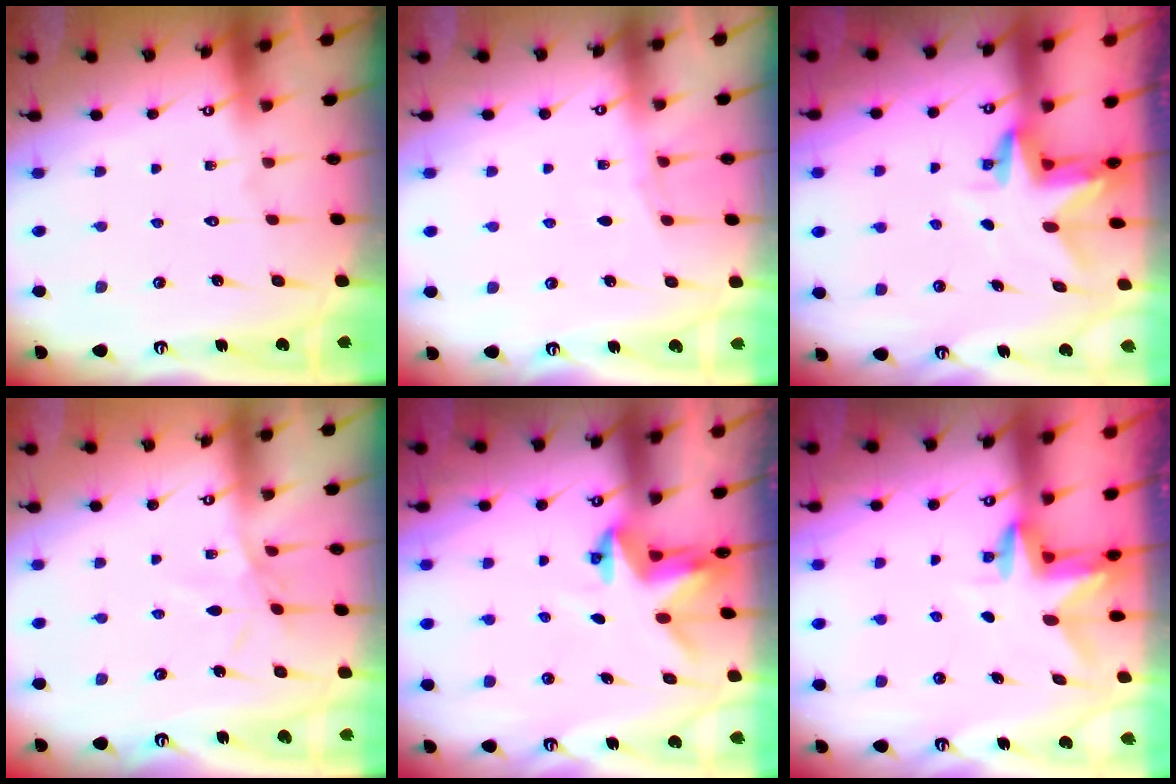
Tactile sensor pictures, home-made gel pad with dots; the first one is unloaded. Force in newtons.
{"total": 3.8, "press": 3.7, "slide": 0.5}
{"total": 3.3, "press": 3.3, "slide": 0.2}
{"total": 3.5, "press": 3.5, "slide": 0.2}
{"total": 3.0, "press": 3.0, "slide": 0.0}
{"total": 3.0, "press": 3.0, "slide": 0.3}